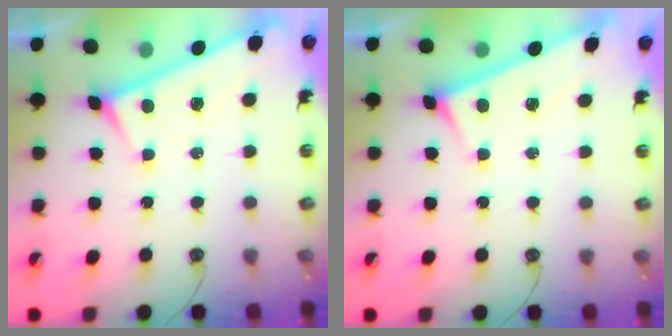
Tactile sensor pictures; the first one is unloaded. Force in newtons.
{"total": 3.3, "press": 3.3, "slide": 0.3}